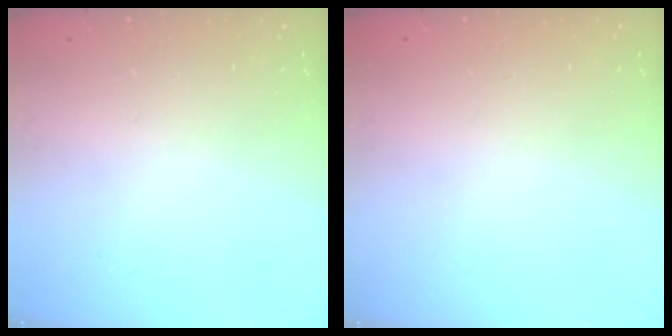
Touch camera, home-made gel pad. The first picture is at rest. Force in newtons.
{"total": 0.0}